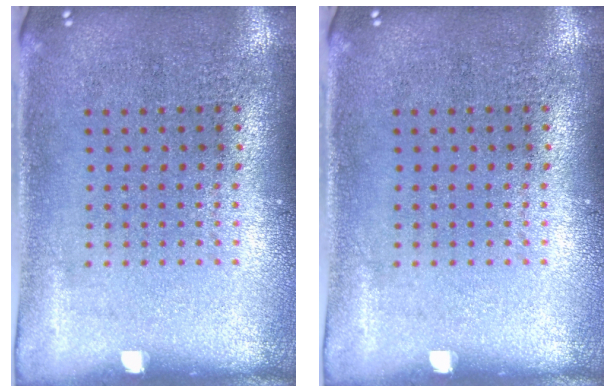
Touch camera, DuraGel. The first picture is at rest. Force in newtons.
{"total": 0.0}